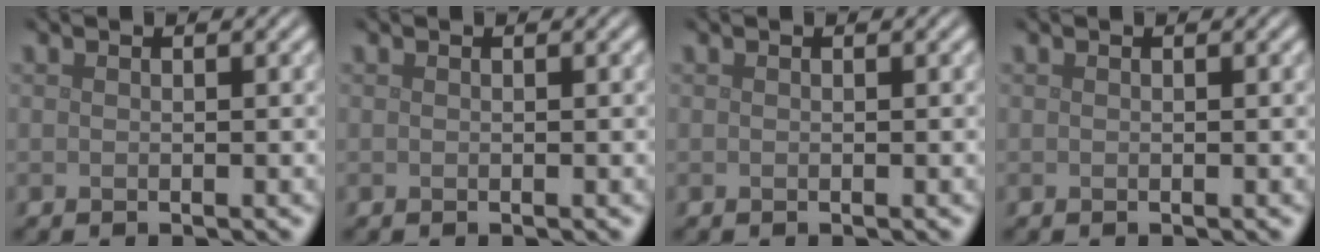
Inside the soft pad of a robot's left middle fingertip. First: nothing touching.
{"total": 0.0}
{"total": 0.0}
{"total": 0.0}